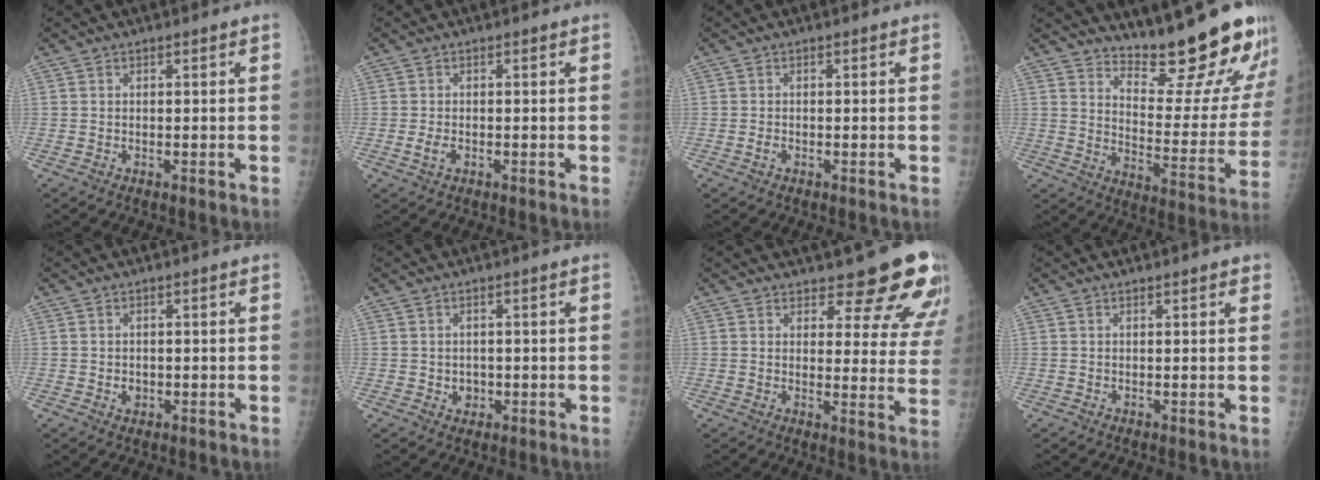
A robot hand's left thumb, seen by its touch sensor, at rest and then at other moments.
{"total": 2.0, "force": [-0.5, 1.3, 1.5], "torque": [-0.028, -0.001, -0.011]}
{"total": 0.9, "force": [-0.3, 0.6, 0.5], "torque": [-0.009, 0.000, -0.008]}
{"total": 20.1, "force": [17.8, 3.7, 8.7], "torque": [-0.084, -0.166, 0.241]}
{"total": 1.6, "force": [-0.2, 1.4, 0.7], "torque": [-0.005, 0.001, 0.002]}
{"total": 2.2, "force": [-0.2, 2.0, 0.9], "torque": [-0.003, 0.002, 0.001]}
{"total": 14.3, "force": [12.1, 4.7, 6.0], "torque": [-0.024, -0.082, 0.126]}
{"total": 1.3, "force": [0.9, 0.5, 0.7], "torque": [-0.007, -0.002, 0.010]}